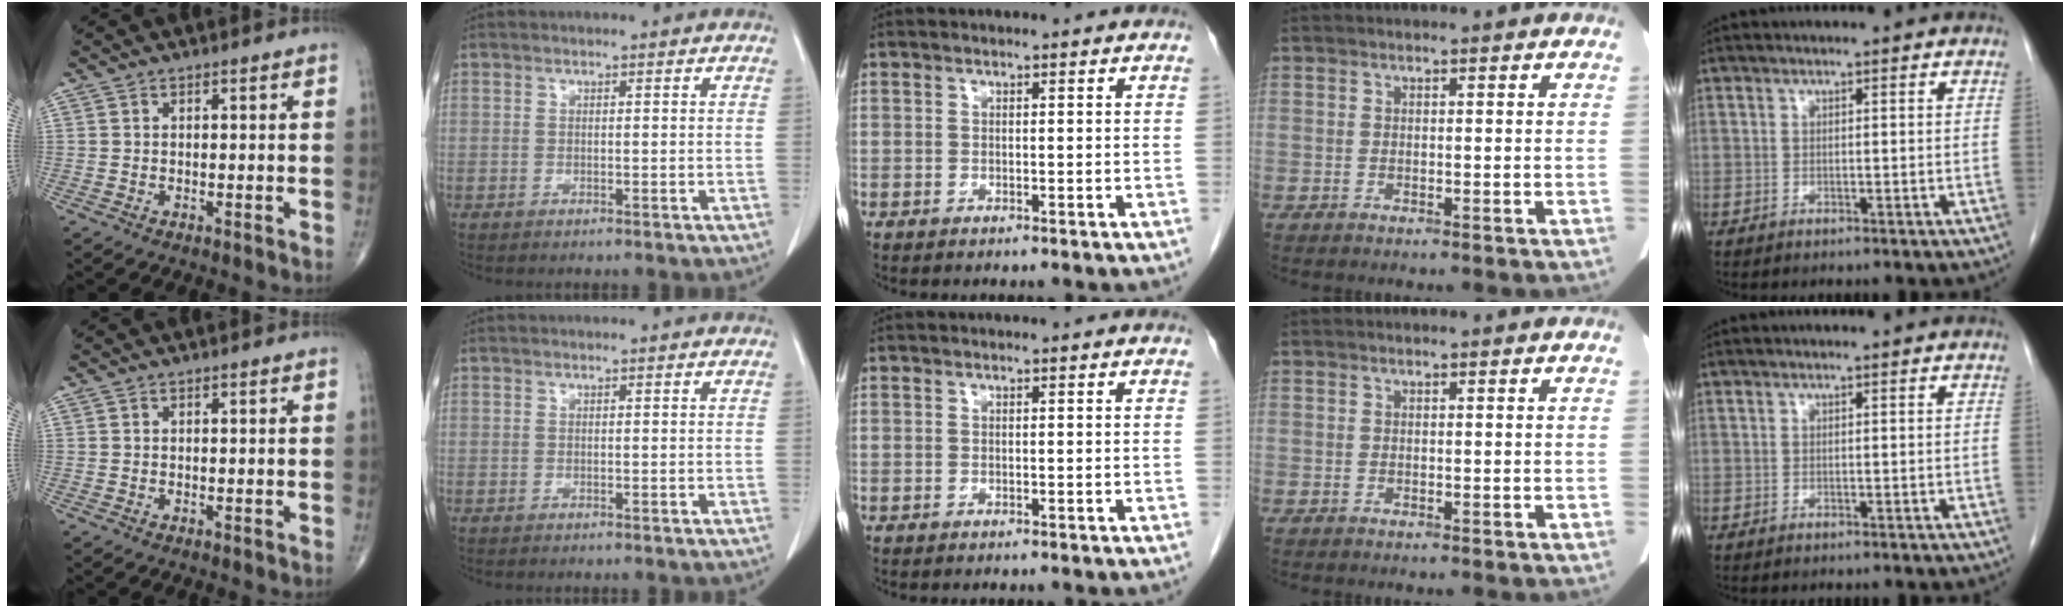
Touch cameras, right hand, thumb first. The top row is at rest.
{}